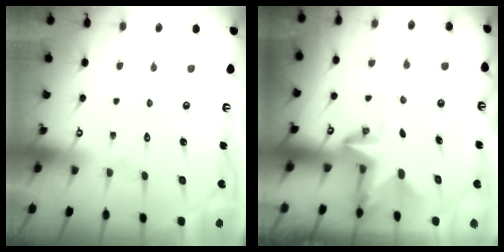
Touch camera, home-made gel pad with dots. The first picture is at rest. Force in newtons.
{"total": 2.8, "press": 2.8, "slide": 0.2}